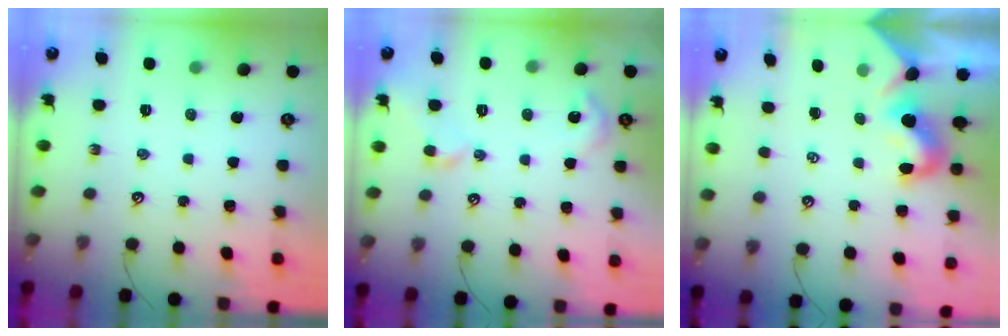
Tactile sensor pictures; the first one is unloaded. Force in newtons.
{"total": 3.9, "press": 3.9, "slide": 0.7}
{"total": 2.1, "press": 2.0, "slide": 0.5}